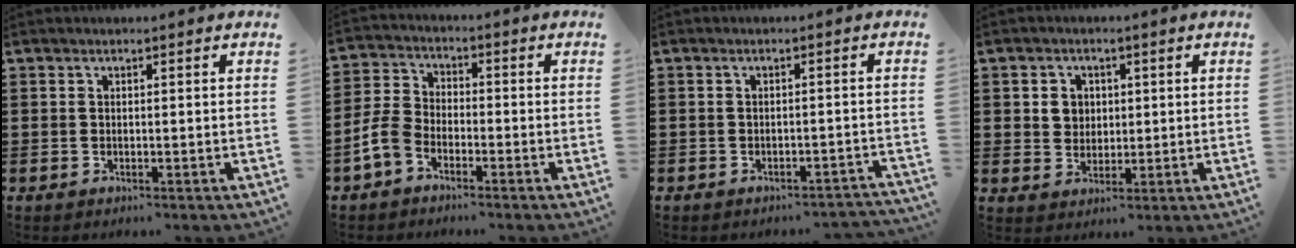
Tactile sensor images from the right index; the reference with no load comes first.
{"total": 5.0, "force": [-3.0, 2.9, 2.8], "torque": [-0.087, 0.000, -0.068]}
{"total": 1.9, "force": [-1.8, 0.3, 0.2], "torque": [-0.010, -0.001, -0.039]}
{"total": 3.1, "force": [0.7, 2.8, 1.1], "torque": [-0.034, 0.010, 0.009]}